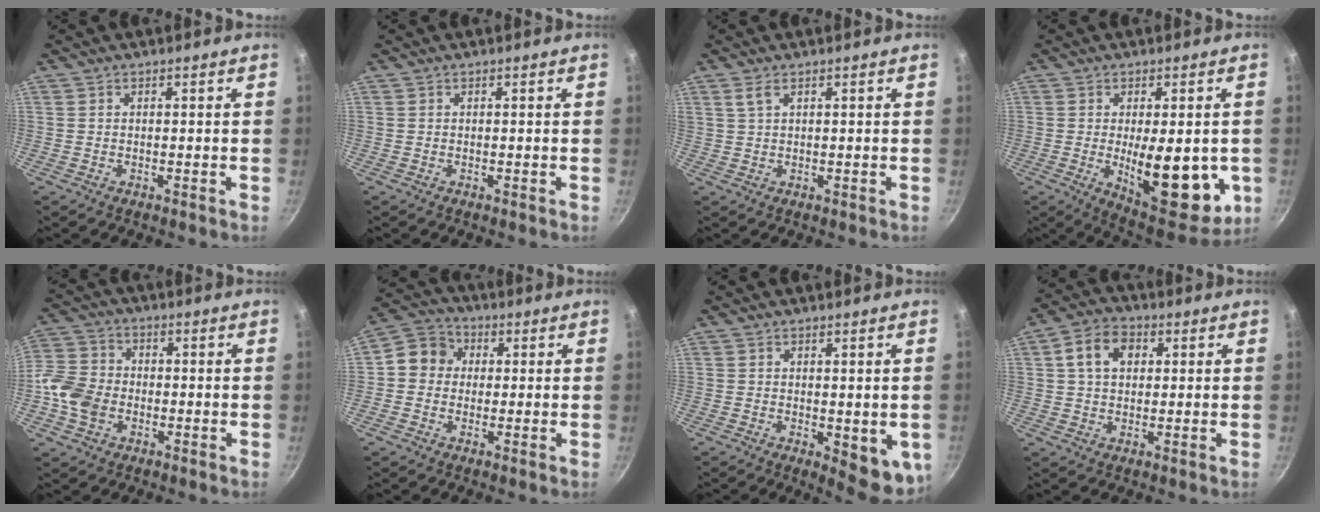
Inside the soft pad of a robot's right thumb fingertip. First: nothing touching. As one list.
[{"total": 0.0}, {"total": 2.1, "force": [1.1, 0.8, 1.6], "torque": [-0.029, 0.000, 0.025]}, {"total": 17.9, "force": [-2.4, 7.7, 16.0], "torque": [-0.185, -0.023, -0.019]}, {"total": 9.4, "force": [-2.4, 7.3, 5.4], "torque": [-0.093, 0.020, -0.062]}, {"total": 7.3, "force": [0.4, 6.6, 3.0], "torque": [-0.021, 0.015, -0.016]}, {"total": 7.9, "force": [-1.0, 3.3, 7.1], "torque": [-0.062, -0.005, -0.005]}, {"total": 8.0, "force": [2.0, 5.8, 5.1], "torque": [-0.069, 0.012, 0.024]}]